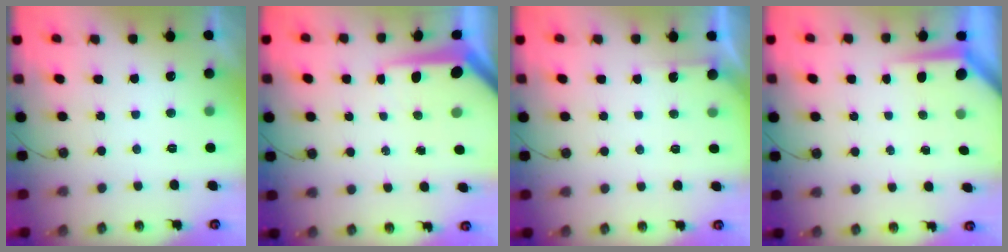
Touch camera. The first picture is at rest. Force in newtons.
{"total": 8.0, "press": 8.0, "slide": 0.7}
{"total": 2.8, "press": 2.8, "slide": 0.3}
{"total": 4.0, "press": 3.9, "slide": 0.3}